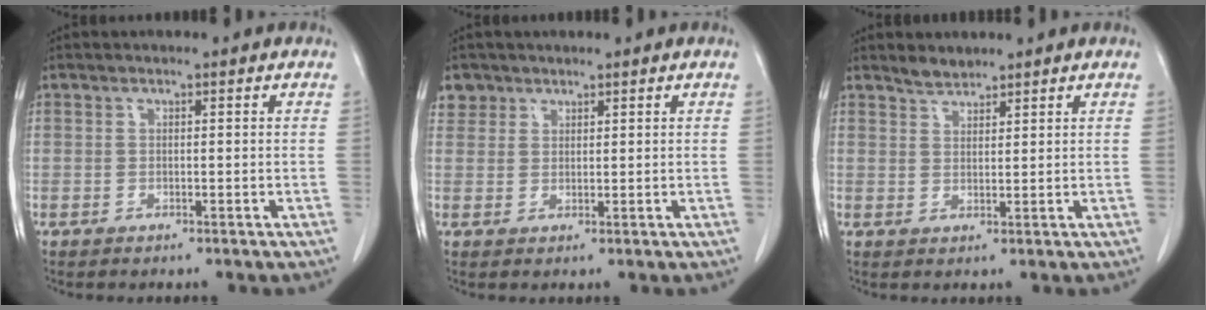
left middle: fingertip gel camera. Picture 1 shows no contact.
{"total": 2.5, "force": [1.8, 1.8, -0.3], "torque": [0.015, 0.006, 0.029]}
{"total": 2.1, "force": [2.0, 0.6, 0.1], "torque": [-0.001, 0.002, 0.036]}